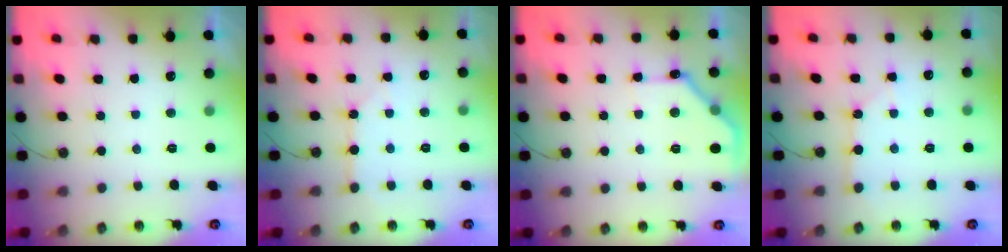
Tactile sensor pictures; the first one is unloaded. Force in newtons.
{"total": 3.5, "press": 3.5, "slide": 0.4}
{"total": 11.9, "press": 11.9, "slide": 0.6}
{"total": 2.9, "press": 2.9, "slide": 0.4}